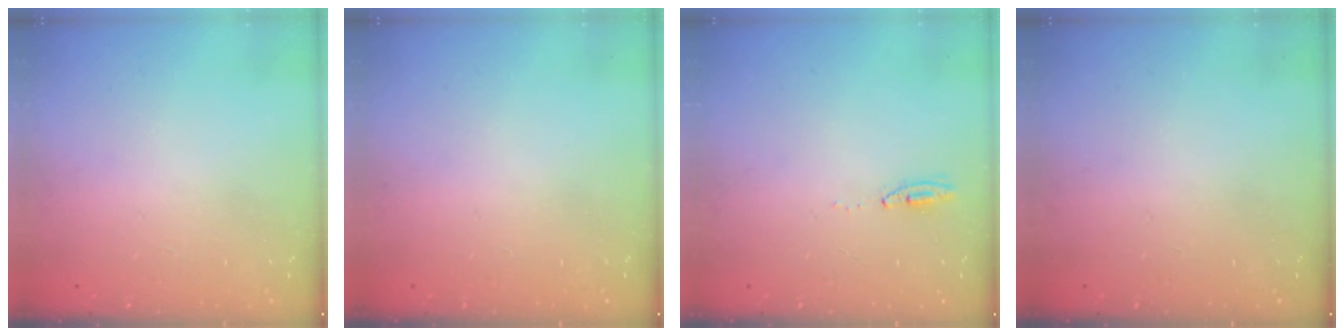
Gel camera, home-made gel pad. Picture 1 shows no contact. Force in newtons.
{"total": 0.0}
{"total": 3.4, "press": 2.9, "slide": 1.7}
{"total": 0.0}